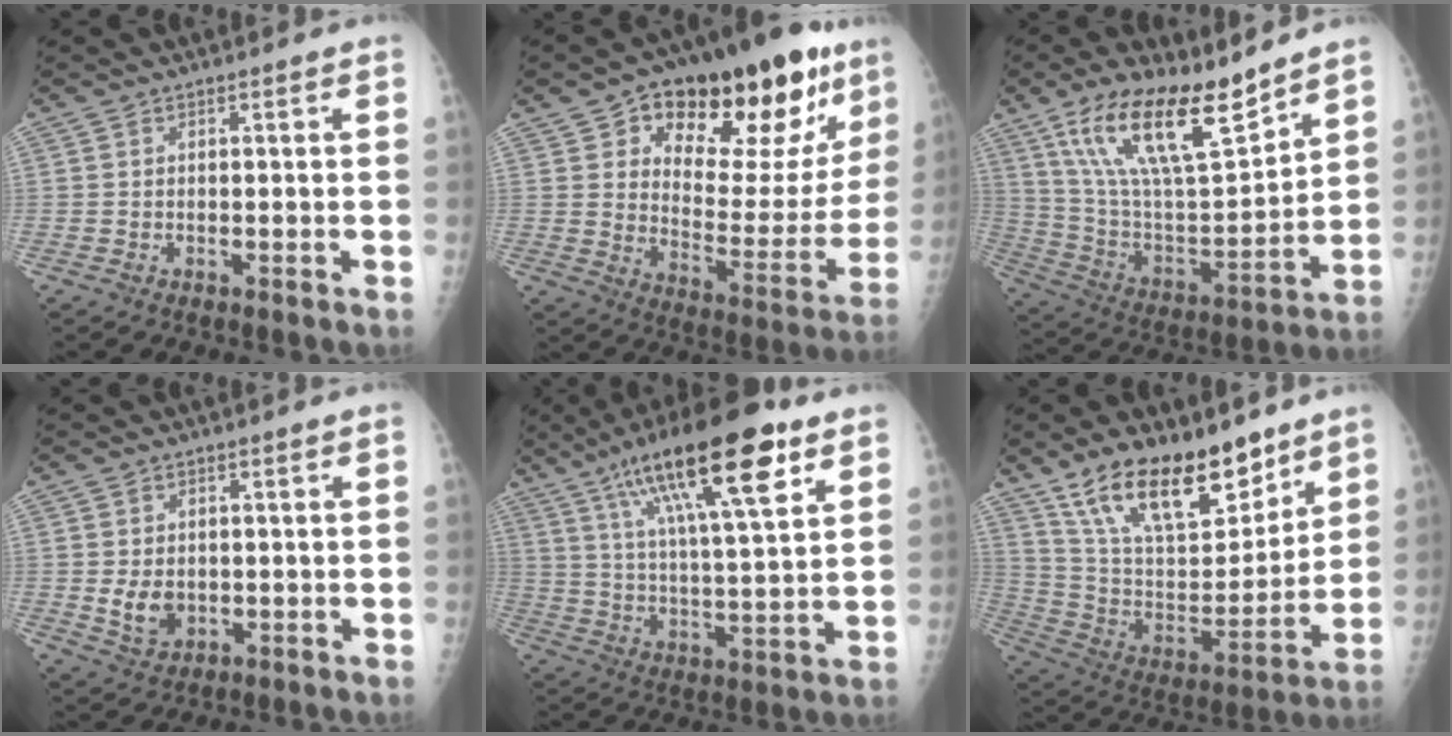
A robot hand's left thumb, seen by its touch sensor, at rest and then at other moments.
{"total": 29.4, "force": [15.4, 14.0, 20.7], "torque": [-0.246, -0.022, 0.231]}
{"total": 21.1, "force": [14.0, 6.6, 14.3], "torque": [-0.231, -0.063, 0.263]}
{"total": 4.9, "force": [-0.2, 3.7, 3.2], "torque": [-0.041, -0.006, 0.007]}
{"total": 22.2, "force": [12.0, 5.6, 17.9], "torque": [-0.289, -0.021, 0.203]}
{"total": 22.9, "force": [15.5, 9.9, 13.6], "torque": [-0.192, -0.065, 0.280]}